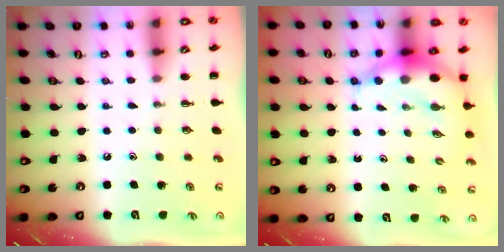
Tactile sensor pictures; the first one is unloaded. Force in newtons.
{"total": 8.0, "press": 7.7, "slide": 2.0}